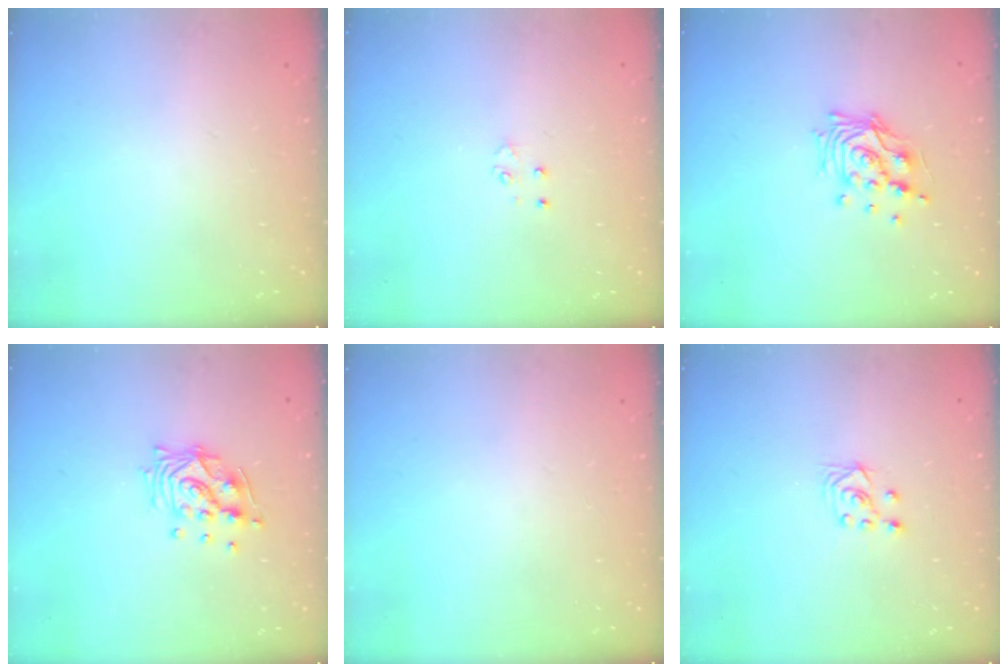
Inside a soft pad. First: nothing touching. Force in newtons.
{"total": 3.1, "press": 3.1, "slide": 0.6}
{"total": 11.7, "press": 11.7, "slide": 0.9}
{"total": 11.5, "press": 11.5, "slide": 0.8}
{"total": 0.0}
{"total": 2.6, "press": 2.5, "slide": 1.0}